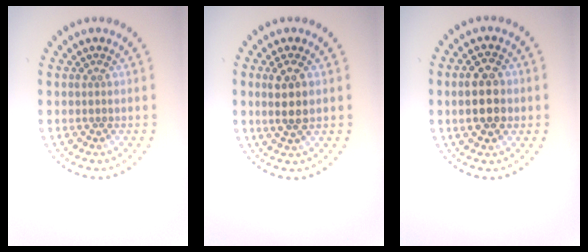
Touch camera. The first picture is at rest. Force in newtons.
{"total": 2.7, "press": 2.5, "slide": 1.0}
{"total": 4.5, "press": 4.5, "slide": 0.3}